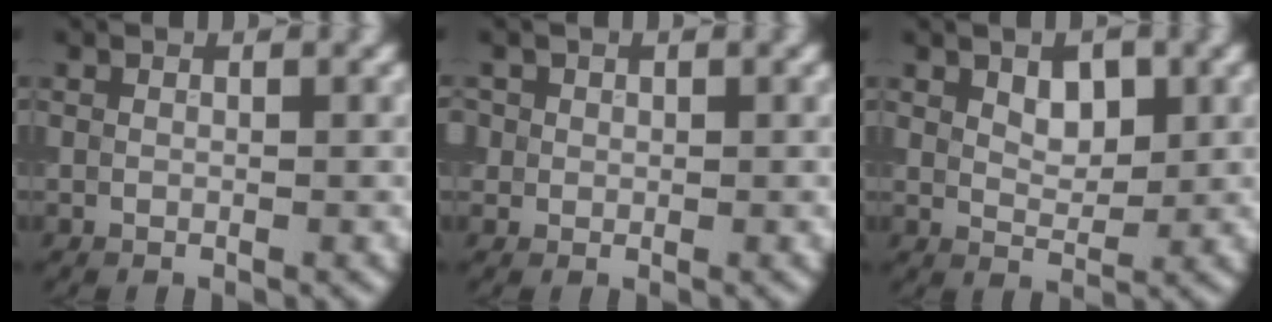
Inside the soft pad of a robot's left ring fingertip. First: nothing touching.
{"total": 1.6, "force": [0.6, 1.4, 0.5], "torque": [-0.004, 0.002, 0.009]}
{"total": 2.7, "force": [1.1, 1.6, 1.9], "torque": [-0.029, 0.000, 0.021]}